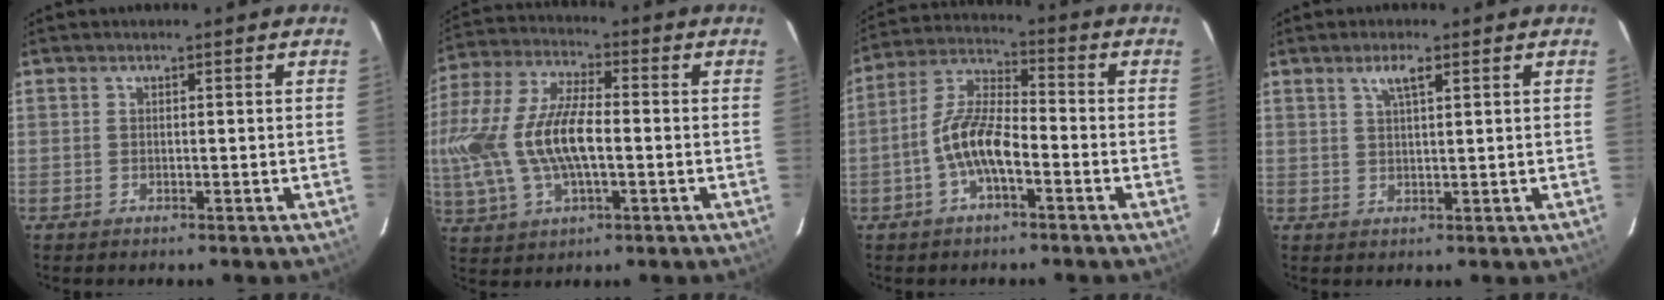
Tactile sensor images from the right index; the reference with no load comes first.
{"total": 18.1, "force": [-1.7, 8.1, 16.1], "torque": [-0.347, 0.003, -0.027]}
{"total": 9.3, "force": [-3.6, 3.1, 8.0], "torque": [-0.175, 0.012, -0.071]}
{"total": 2.9, "force": [1.6, 0.5, 2.3], "torque": [-0.042, 0.005, 0.030]}